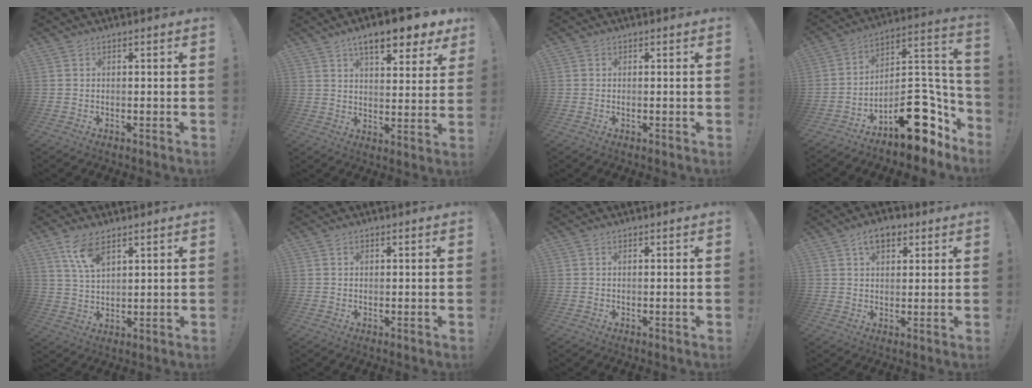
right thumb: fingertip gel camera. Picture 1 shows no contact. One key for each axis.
{"total": 11.7, "fx": 7.9, "fy": 3.1, "fz": 8.1, "tx": -0.118, "ty": -0.050, "tz": 0.130}
{"total": 0.0}
{"total": 17.8, "fx": -9.5, "fy": 9.3, "fz": 11.8, "tx": -0.115, "ty": 0.050, "tz": -0.143}
{"total": 8.2, "fx": 5.4, "fy": 3.4, "fz": 5.1, "tx": -0.088, "ty": -0.024, "tz": 0.098}
{"total": 0.7, "fx": 0.5, "fy": 0.4, "fz": 0.0, "tx": 0.006, "ty": -0.002, "tz": 0.009}
{"total": 0.0}
{"total": 6.6, "fx": 3.5, "fy": 4.0, "fz": 3.8, "tx": -0.053, "ty": -0.005, "tz": 0.063}